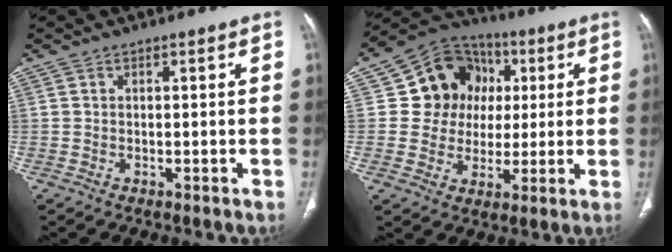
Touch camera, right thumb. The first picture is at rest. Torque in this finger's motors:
{"motor_torque": [-0.60, 0.94, -0.05, 0.06, 0.09]}